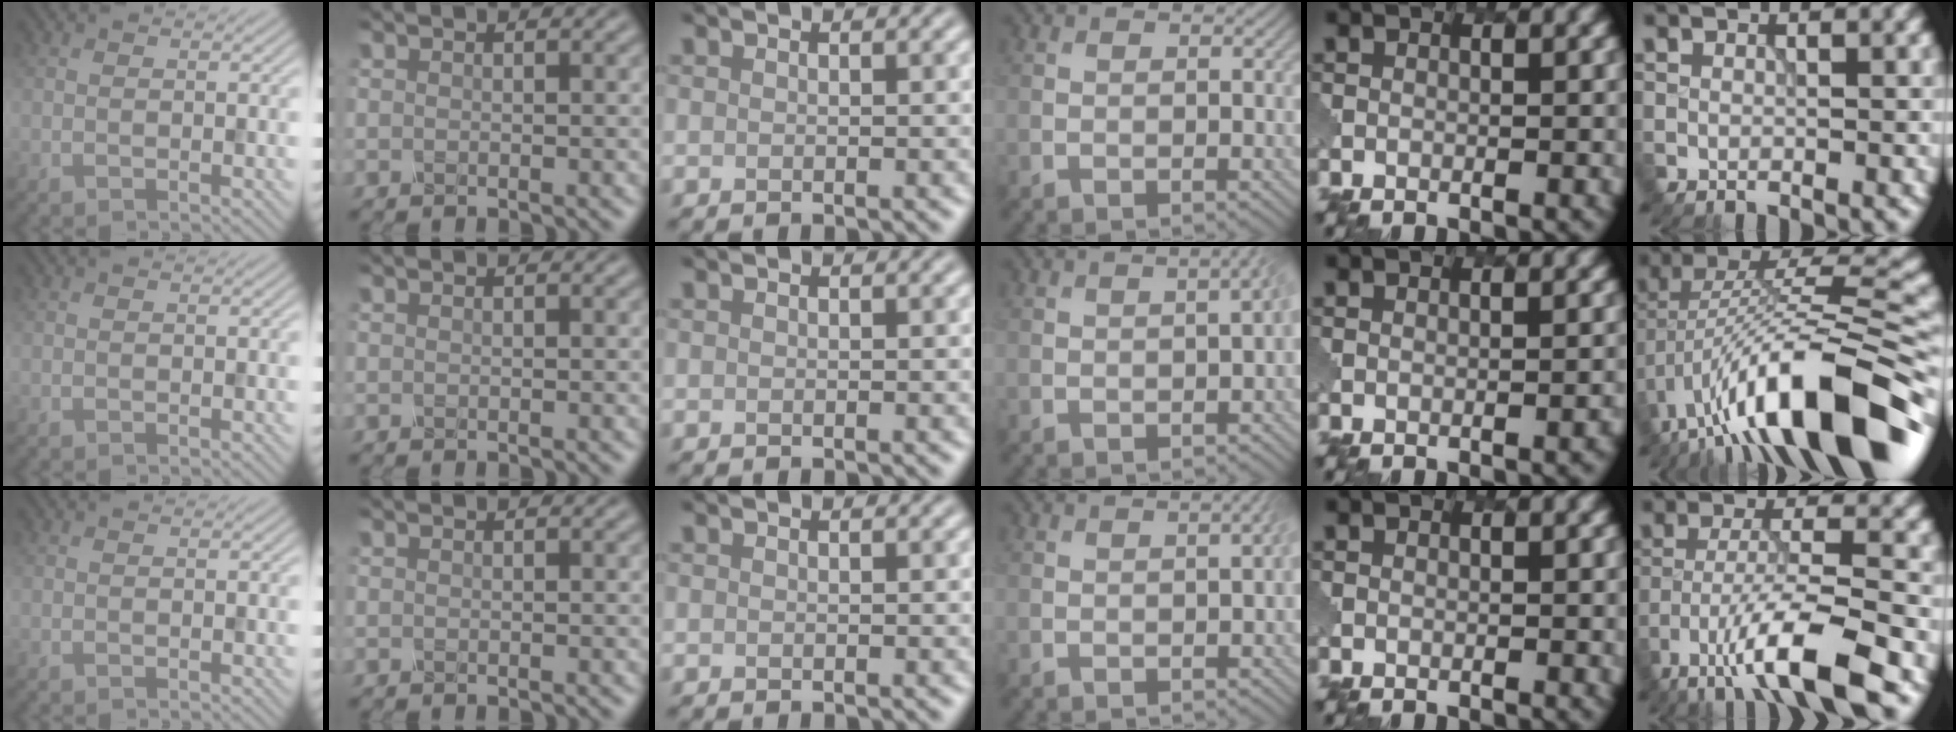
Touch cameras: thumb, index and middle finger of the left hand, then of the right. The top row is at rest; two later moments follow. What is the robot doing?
{"motion": "pour", "object": "mug"}